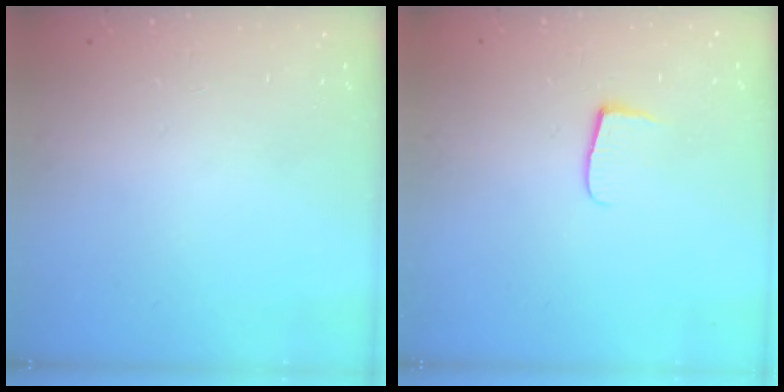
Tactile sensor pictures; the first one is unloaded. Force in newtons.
{"total": 5.2, "press": 5.2, "slide": 0.7}